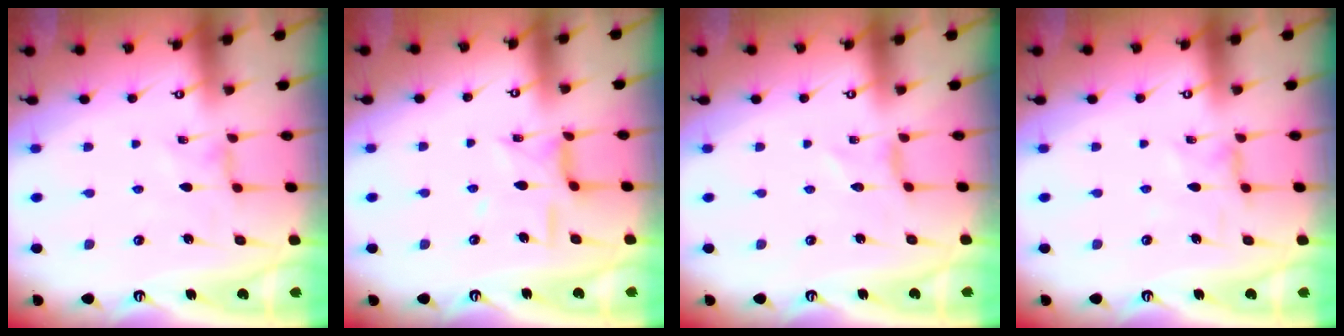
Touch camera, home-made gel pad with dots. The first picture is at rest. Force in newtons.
{"total": 9.1, "press": 9.1, "slide": 0.6}
{"total": 0.0}
{"total": 1.2, "press": 1.2, "slide": 0.3}